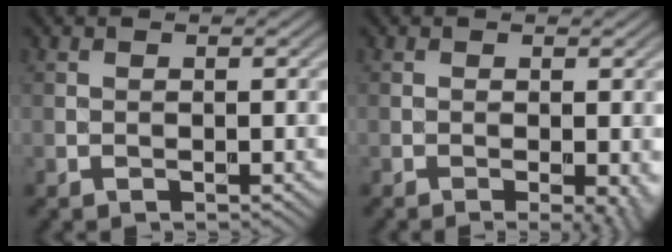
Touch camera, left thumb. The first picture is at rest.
{"total": 2.8, "force": [-0.8, 0.6, 2.6], "torque": [-0.036, -0.009, -0.011]}